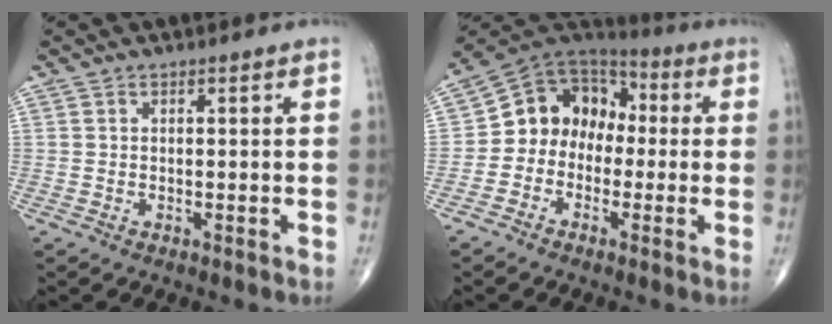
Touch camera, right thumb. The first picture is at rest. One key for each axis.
{"total": 12.0, "fx": -1.0, "fy": 9.9, "fz": 6.7, "tx": -0.076, "ty": 0.053, "tz": -0.036}